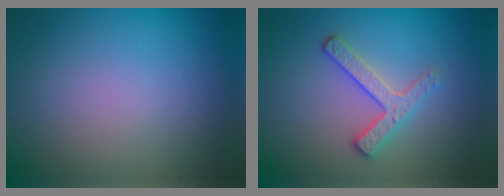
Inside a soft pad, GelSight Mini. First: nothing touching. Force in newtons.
{"total": 2.8, "press": 2.6, "slide": 1.1}